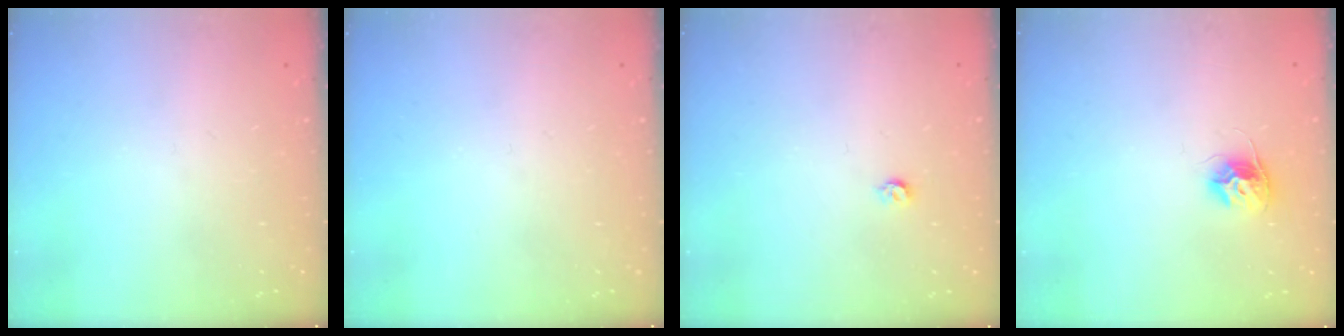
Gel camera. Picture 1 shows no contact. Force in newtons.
{"total": 0.0}
{"total": 3.0, "press": 3.0, "slide": 0.5}
{"total": 9.1, "press": 9.1, "slide": 0.4}